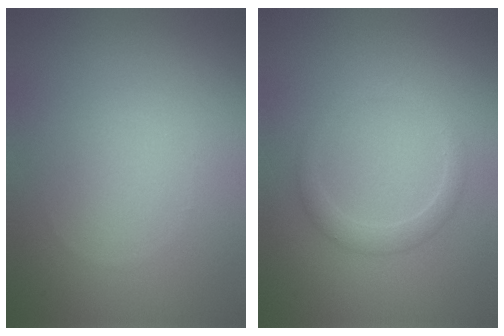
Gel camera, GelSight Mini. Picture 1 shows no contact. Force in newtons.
{"total": 1.7, "press": 1.7, "slide": 0.2}